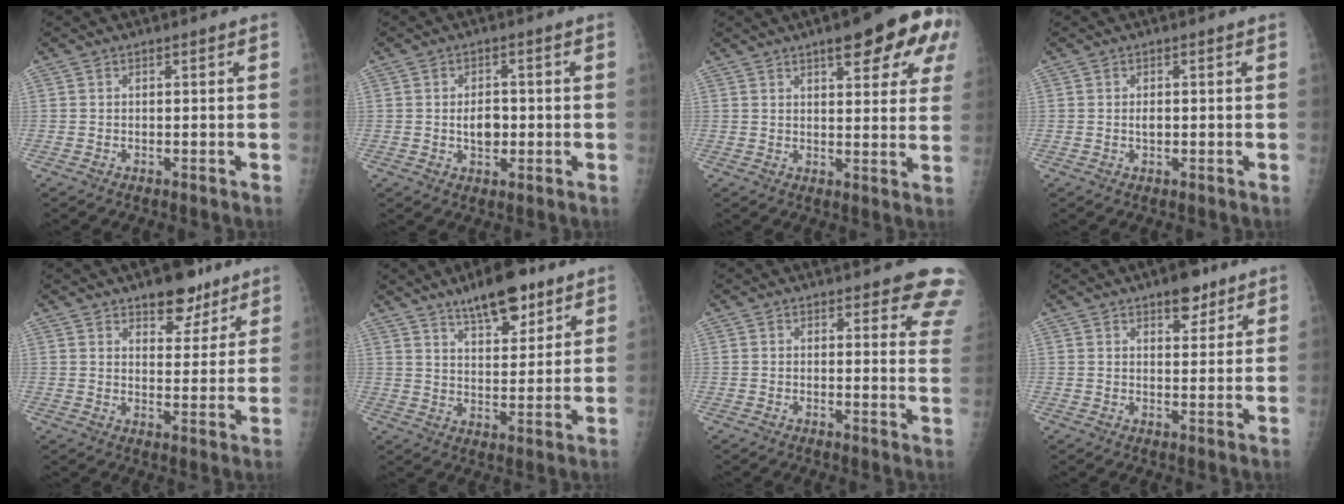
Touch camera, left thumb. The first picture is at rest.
{"total": 4.3, "force": [-0.4, 2.9, 3.2], "torque": [-0.035, 0.003, -0.004]}
{"total": 15.6, "force": [7.9, 4.6, 12.6], "torque": [-0.139, -0.017, 0.094]}
{"total": 1.2, "force": [0.0, 0.7, 1.0], "torque": [-0.014, 0.000, 0.000]}
{"total": 8.7, "force": [6.1, 4.3, 4.3], "torque": [-0.023, -0.034, 0.089]}
{"total": 11.8, "force": [8.1, 4.5, 7.3], "torque": [-0.085, -0.043, 0.130]}
{"total": 9.5, "force": [8.1, 3.0, 3.9], "torque": [0.003, -0.042, 0.063]}
{"total": 5.6, "force": [3.7, 2.6, 3.2], "torque": [-0.021, -0.019, 0.051]}